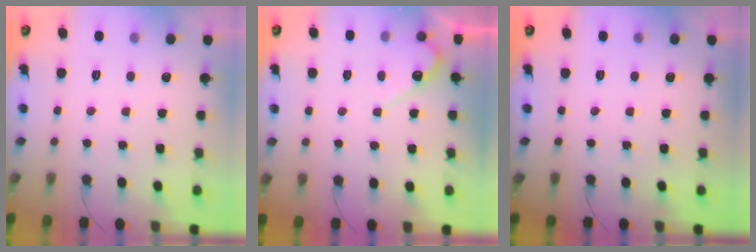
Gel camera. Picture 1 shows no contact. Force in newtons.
{"total": 5.5, "press": 5.5, "slide": 0.3}
{"total": 0.0}